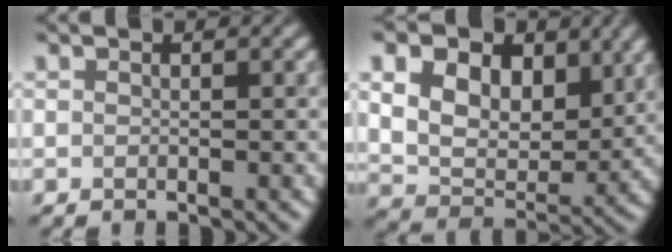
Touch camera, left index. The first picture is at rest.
{"total": 10.5, "force": [4.3, 7.0, 6.5], "torque": [-0.132, 0.012, 0.075]}